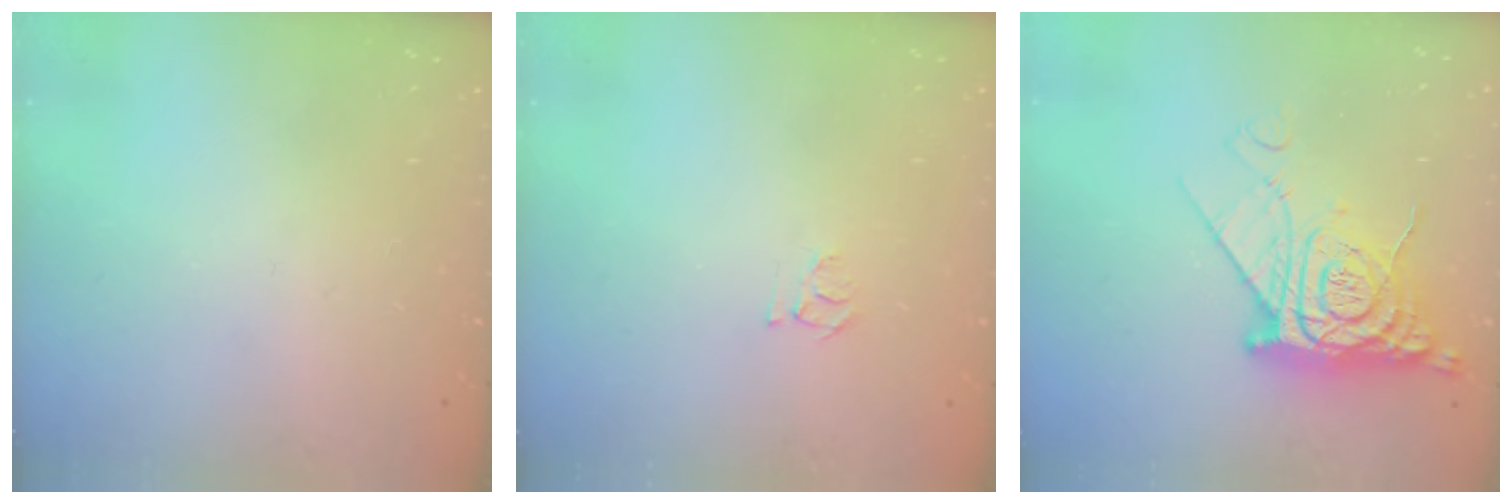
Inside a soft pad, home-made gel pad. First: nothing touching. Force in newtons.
{"total": 3.6, "press": 3.6, "slide": 0.4}
{"total": 14.9, "press": 14.8, "slide": 1.3}